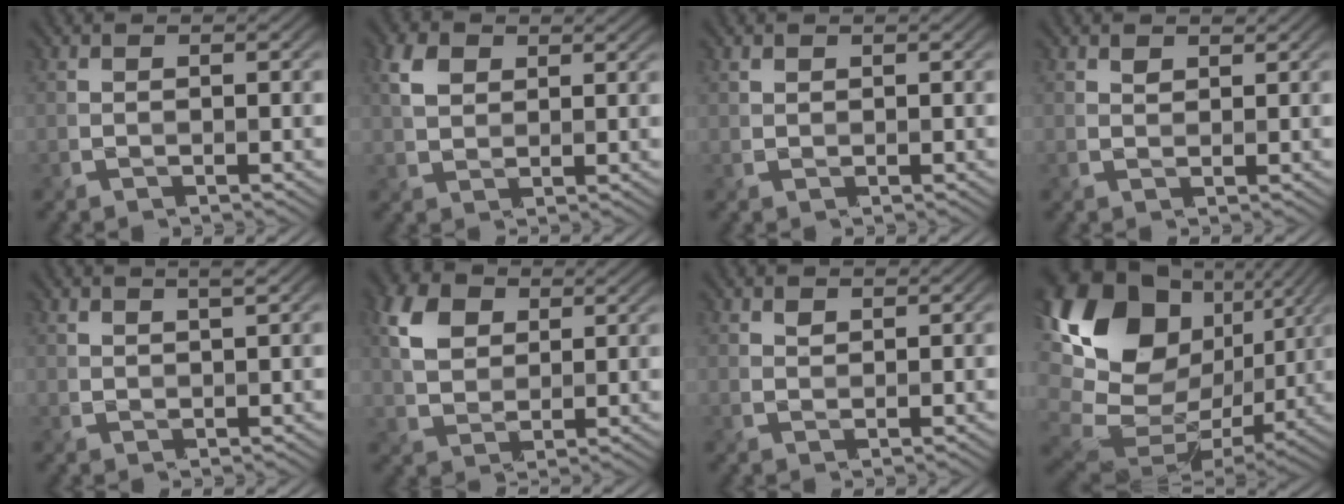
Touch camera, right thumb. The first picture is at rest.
{"total": 4.3, "force": [2.0, 2.9, 2.5], "torque": [-0.060, 0.007, 0.036]}
{"total": 0.8, "force": [0.6, 0.5, 0.1], "torque": [-0.002, 0.000, 0.014]}
{"total": 1.2, "force": [1.0, 0.5, 0.3], "torque": [-0.005, -0.001, 0.020]}
{"total": 2.0, "force": [1.5, 0.1, 1.3], "torque": [-0.026, 0.005, 0.031]}
{"total": 6.6, "force": [2.9, 4.4, 3.9], "torque": [-0.098, 0.006, 0.053]}
{"total": 0.9, "force": [0.8, 0.3, 0.2], "torque": [-0.003, -0.001, 0.017]}
{"total": 19.9, "force": [4.6, 14.1, 13.3], "torque": [-0.298, 0.010, 0.111]}